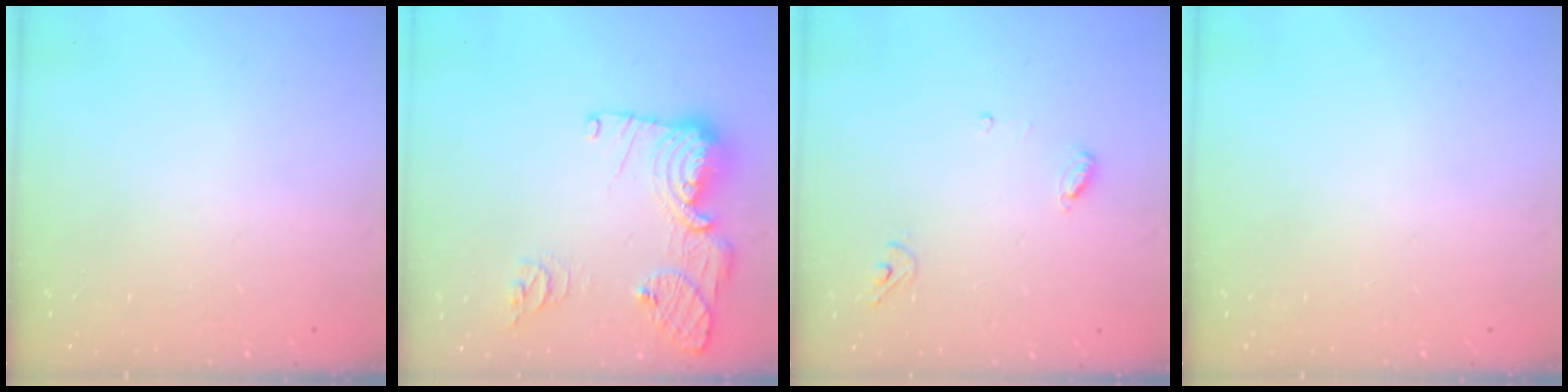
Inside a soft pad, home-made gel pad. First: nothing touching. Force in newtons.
{"total": 16.2, "press": 16.2, "slide": 1.7}
{"total": 5.0, "press": 5.0, "slide": 0.4}
{"total": 0.0}